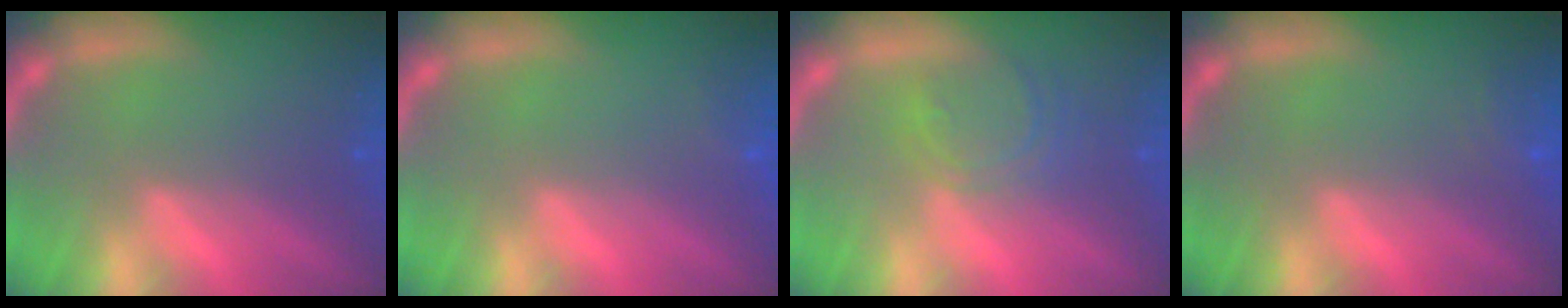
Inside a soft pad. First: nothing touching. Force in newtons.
{"total": 0.9}
{"total": 4.0}
{"total": 1.9}